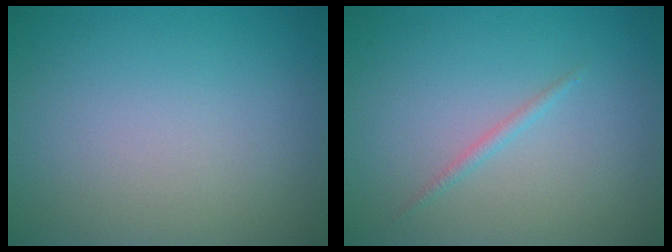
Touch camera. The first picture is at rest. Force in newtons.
{"total": 0.8, "press": 0.8, "slide": 0.0}